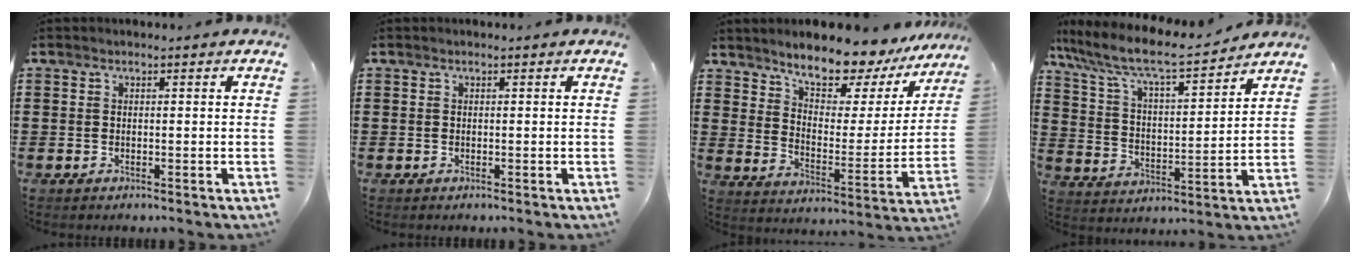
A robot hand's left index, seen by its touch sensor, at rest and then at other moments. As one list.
[{"total": 0.0}, {"total": 9.2, "force": [8.5, 1.7, 3.0], "torque": [-0.074, -0.067, 0.145]}, {"total": 8.3, "force": [7.1, 1.2, 4.2], "torque": [-0.111, -0.045, 0.117]}]